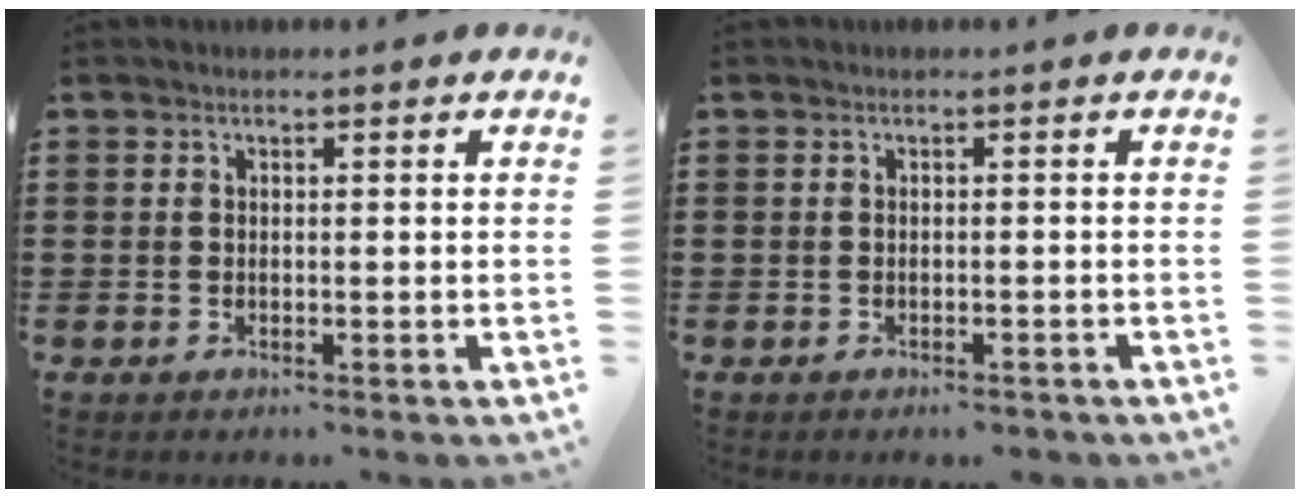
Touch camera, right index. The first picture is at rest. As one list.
[{"total": 0.8, "force": [-0.8, 0.2, 0.3], "torque": [-0.009, -0.003, -0.015]}]